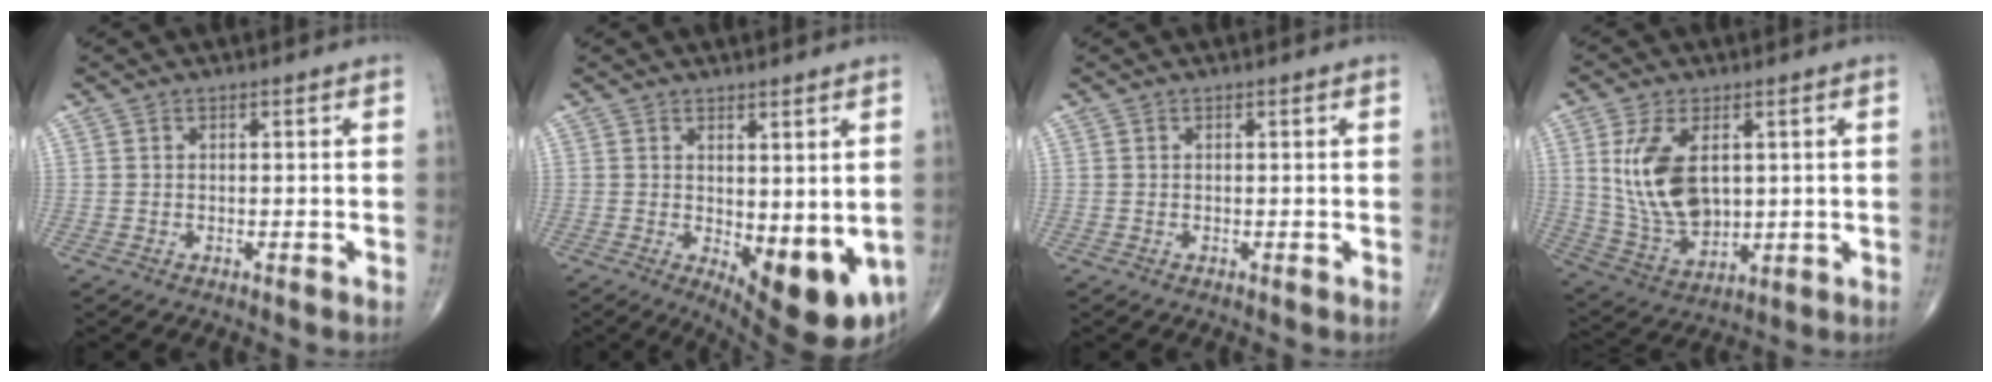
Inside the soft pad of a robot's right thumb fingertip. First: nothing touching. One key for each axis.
{"total": 11.6, "fx": -1.5, "fy": 4.4, "fz": 10.6, "tx": -0.124, "ty": -0.026, "tz": -0.005}
{"total": 0.0}
{"total": 13.8, "fx": 2.8, "fy": 8.1, "fz": 10.8, "tx": -0.201, "ty": -0.015, "tz": 0.069}